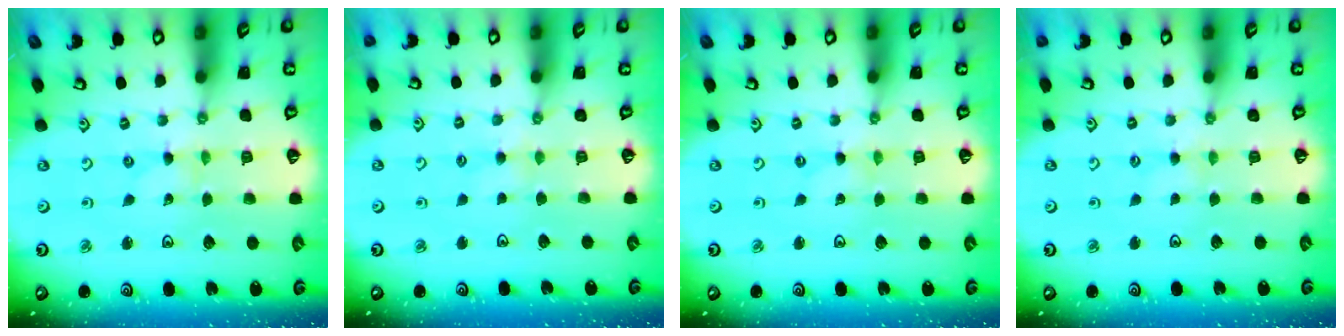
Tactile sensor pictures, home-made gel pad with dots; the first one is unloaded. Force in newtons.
{"total": 2.8, "press": 2.8, "slide": 0.4}
{"total": 0.0}
{"total": 1.3, "press": 1.2, "slide": 0.3}